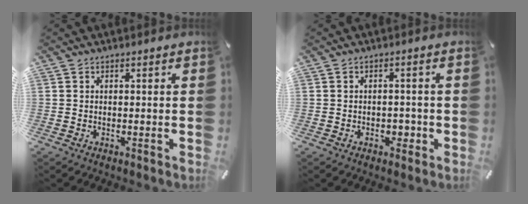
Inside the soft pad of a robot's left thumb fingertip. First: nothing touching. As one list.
[{"total": 2.5, "force": [-0.8, 1.9, 1.3], "torque": [-0.023, 0.004, -0.016]}]